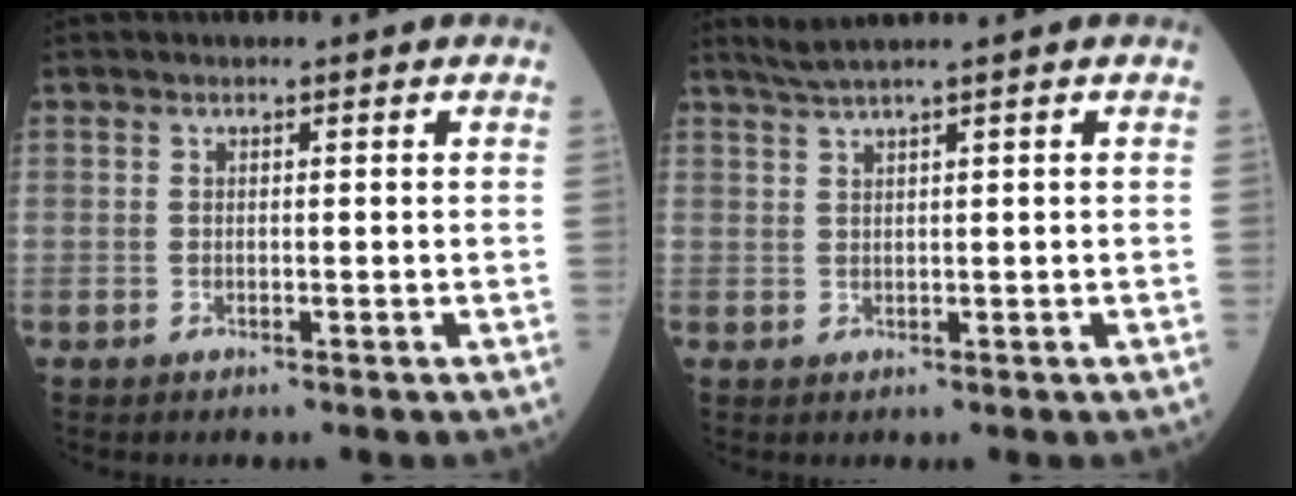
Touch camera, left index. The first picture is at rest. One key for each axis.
{"total": 2.9, "fx": 2.3, "fy": -1.1, "fz": 1.3, "tx": -0.031, "ty": 0.008, "tz": 0.051}